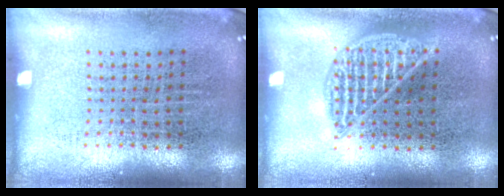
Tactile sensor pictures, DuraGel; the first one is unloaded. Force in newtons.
{"total": 1.0, "press": 1.0, "slide": 0.1}